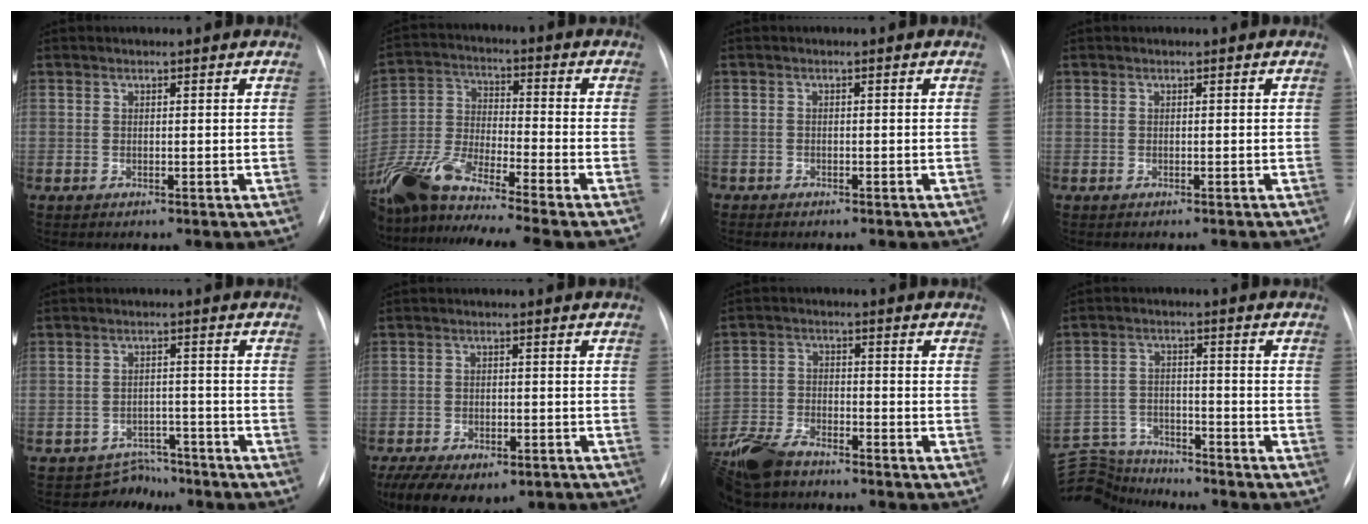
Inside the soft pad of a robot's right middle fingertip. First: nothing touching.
{"total": 16.5, "force": [-13.8, -0.4, 9.0], "torque": [-0.204, -0.023, -0.258]}
{"total": 1.0, "force": [-0.9, 0.4, 0.2], "torque": [-0.006, 0.000, -0.014]}
{"total": 1.1, "force": [-1.1, 0.1, 0.3], "torque": [-0.004, -0.002, -0.012]}
{"total": 4.4, "force": [-3.9, 1.8, -1.1], "torque": [0.016, 0.023, -0.056]}
{"total": 13.5, "force": [-9.0, 7.1, 7.2], "torque": [-0.135, -0.003, -0.122]}
{"total": 10.7, "force": [-8.7, 3.6, 5.0], "torque": [-0.105, -0.022, -0.162]}
{"total": 9.6, "force": [-9.6, 0.9, 0.3], "torque": [-0.012, 0.014, -0.168]}